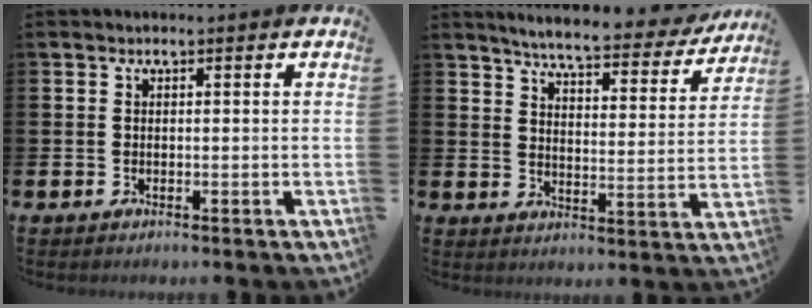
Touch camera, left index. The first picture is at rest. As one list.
[{"total": 5.8, "force": [5.4, 0.5, 2.0], "torque": [-0.050, -0.041, 0.085]}]